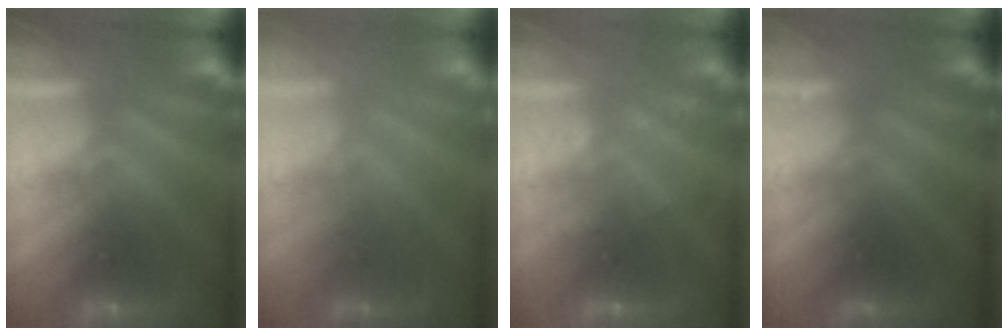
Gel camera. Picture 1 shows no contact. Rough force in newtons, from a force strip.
{"total": 2.1}
{"total": 2.2}
{"total": 2.2}